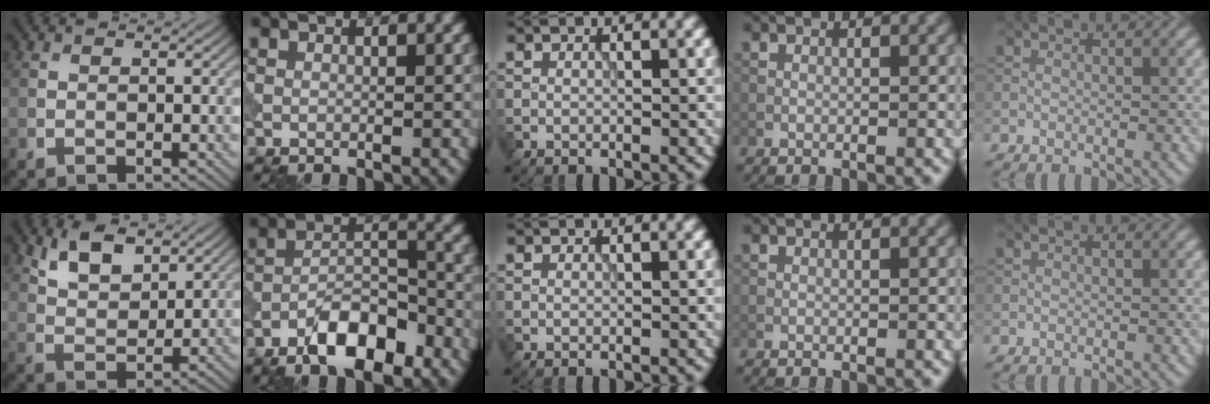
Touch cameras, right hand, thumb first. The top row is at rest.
{"thumb": {"total": 6.4, "force": [4.0, 3.0, 4.0], "torque": [-0.086, -0.001, 0.082]}, "index": {"total": 7.0, "force": [-4.6, 2.6, 4.6], "torque": [-0.071, 0.010, -0.085]}}